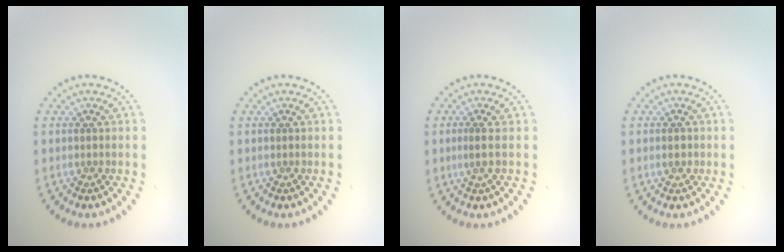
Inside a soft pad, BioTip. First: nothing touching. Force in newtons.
{"total": 0.0}
{"total": 0.9, "press": 0.6, "slide": 0.6}
{"total": 1.0, "press": 0.9, "slide": 0.2}